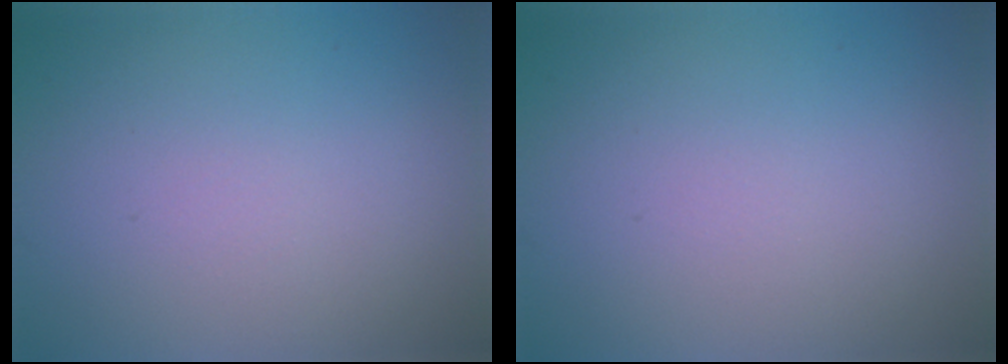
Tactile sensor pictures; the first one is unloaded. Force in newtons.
{"total": 0.0}